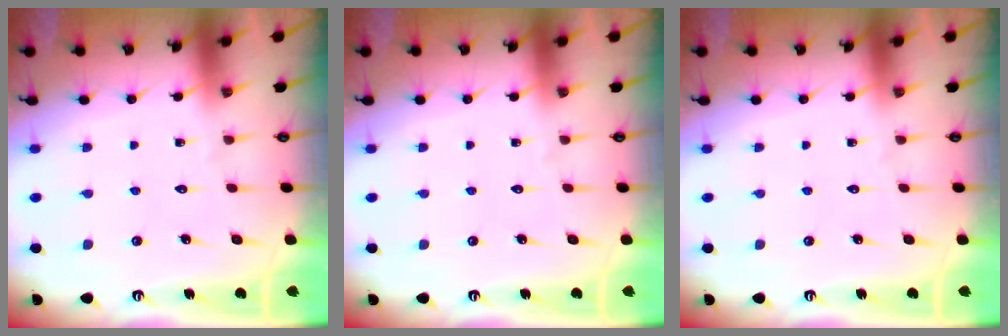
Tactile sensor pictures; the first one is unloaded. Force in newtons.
{"total": 0.0}
{"total": 0.0}